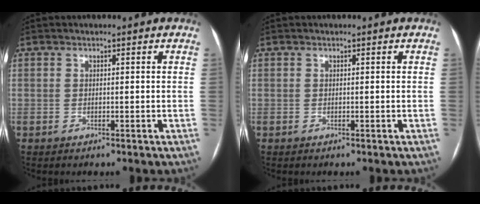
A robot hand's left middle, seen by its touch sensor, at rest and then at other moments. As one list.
[{"total": 0.0}]